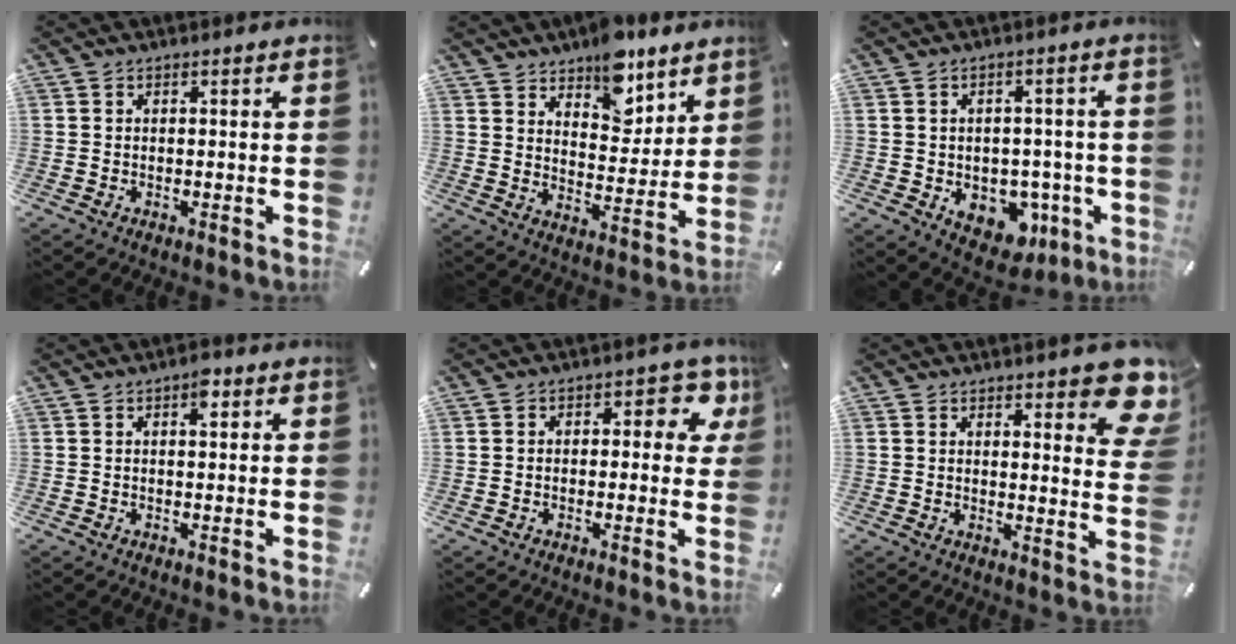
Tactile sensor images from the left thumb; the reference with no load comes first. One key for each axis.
{"total": 10.9, "fx": 8.8, "fy": 5.3, "fz": 3.7, "tx": -0.044, "ty": -0.065, "tz": 0.158}
{"total": 9.2, "fx": -2.7, "fy": 7.2, "fz": 4.9, "tx": -0.051, "ty": 0.006, "tz": -0.037}
{"total": 3.0, "fx": 1.2, "fy": 1.4, "fz": 2.3, "tx": -0.027, "ty": -0.005, "tz": 0.015}
{"total": 6.5, "fx": 2.1, "fy": 3.8, "fz": 4.8, "tx": -0.053, "ty": -0.006, "tz": 0.028}
{"total": 10.1, "fx": 7.2, "fy": 3.4, "fz": 6.1, "tx": -0.070, "ty": -0.054, "tz": 0.124}